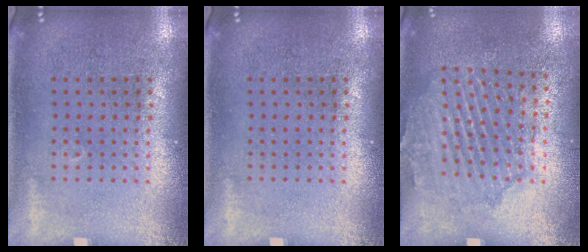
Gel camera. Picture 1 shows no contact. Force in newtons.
{"total": 0.0}
{"total": 1.5, "press": 1.5, "slide": 0.4}